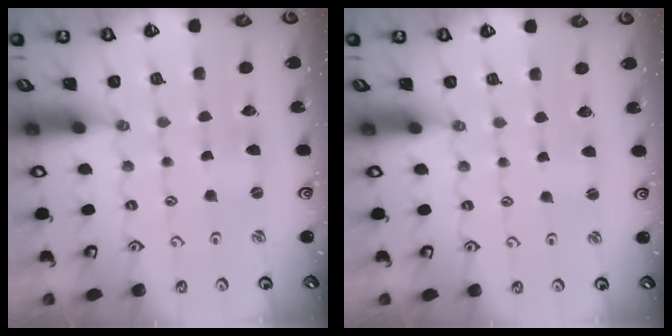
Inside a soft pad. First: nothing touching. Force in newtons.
{"total": 1.1, "press": 1.1, "slide": 0.2}